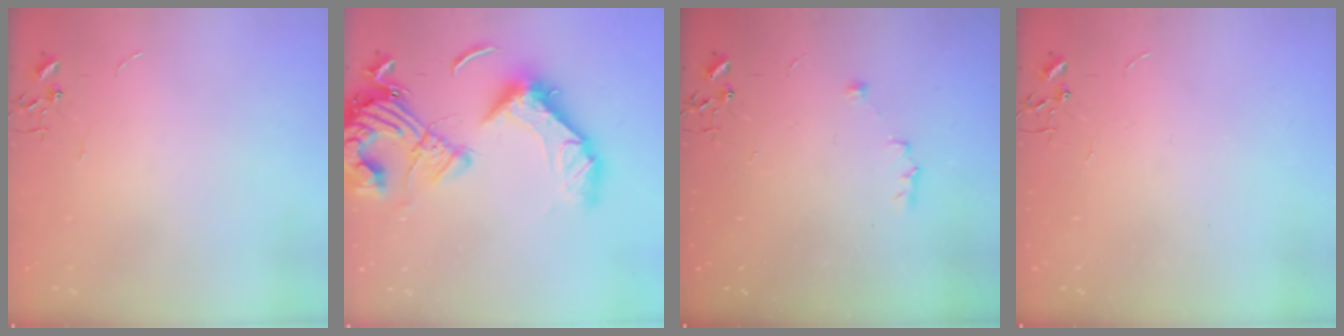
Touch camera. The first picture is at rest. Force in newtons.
{"total": 22.4, "press": 22.2, "slide": 3.4}
{"total": 5.2, "press": 5.1, "slide": 1.0}
{"total": 0.0}